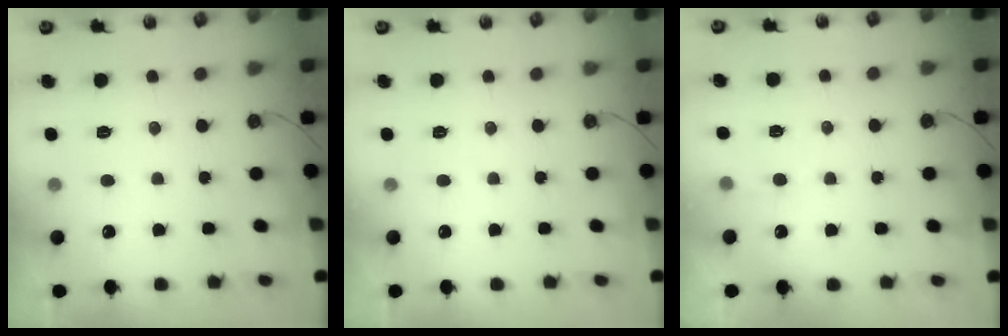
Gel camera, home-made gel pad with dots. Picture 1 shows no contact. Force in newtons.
{"total": 0.0}
{"total": 2.8, "press": 2.8, "slide": 0.2}